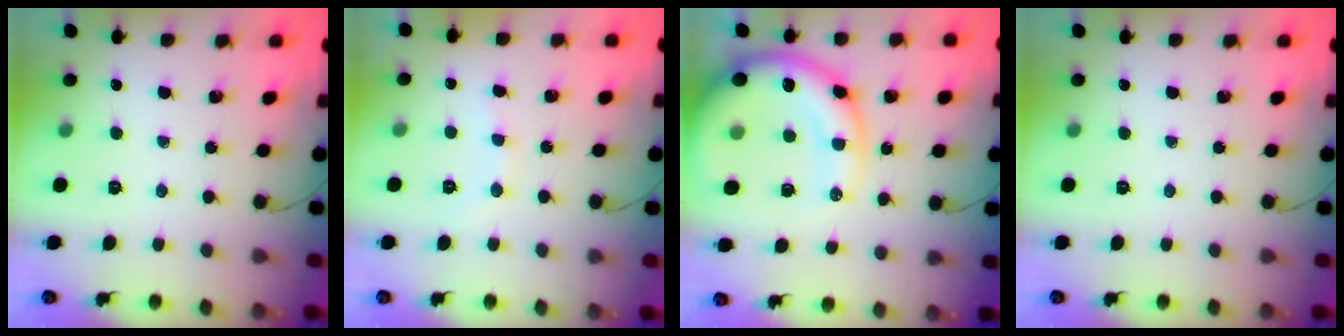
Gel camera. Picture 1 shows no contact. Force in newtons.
{"total": 6.6, "press": 6.5, "slide": 1.2}
{"total": 18.7, "press": 18.2, "slide": 4.3}
{"total": 0.0}